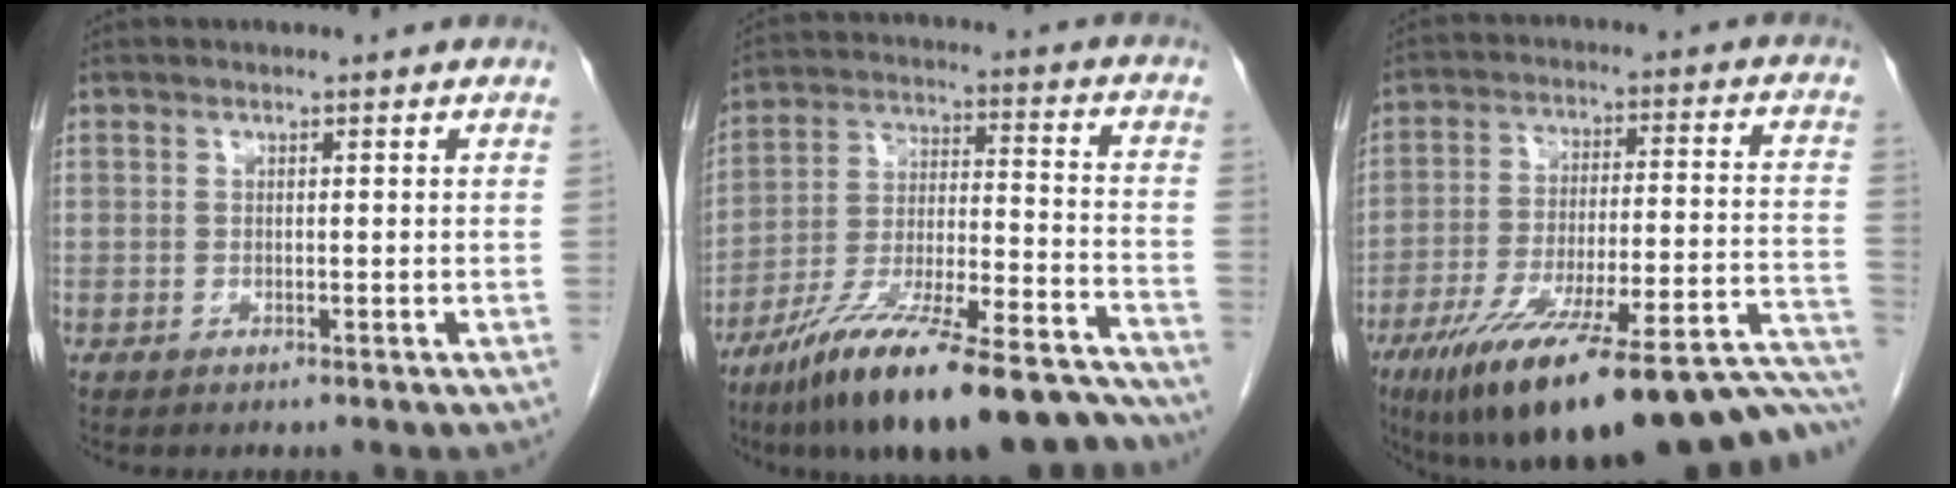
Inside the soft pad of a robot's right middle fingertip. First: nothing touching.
{"total": 24.3, "force": [-19.7, 3.8, 13.7], "torque": [-0.181, 0.005, -0.319]}
{"total": 29.4, "force": [-21.5, 3.8, 19.7], "torque": [-0.220, -0.004, -0.315]}